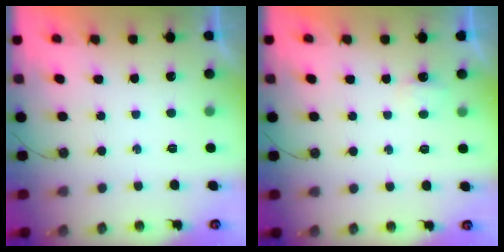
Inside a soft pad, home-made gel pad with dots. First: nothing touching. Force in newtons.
{"total": 2.6, "press": 2.6, "slide": 0.4}